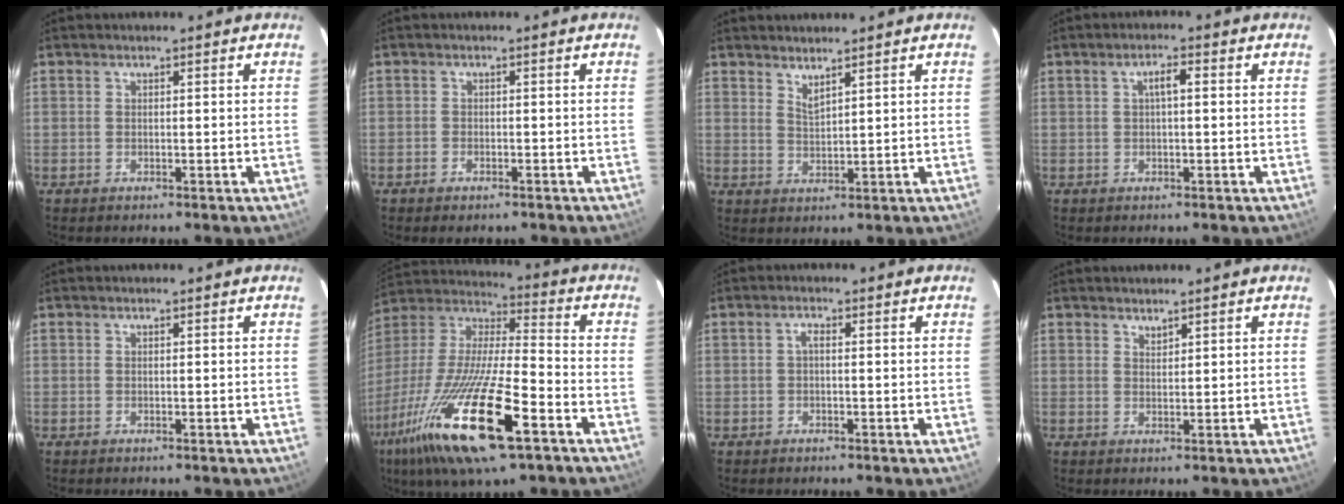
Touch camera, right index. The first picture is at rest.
{"total": 1.8, "force": [-1.3, 1.1, 0.7], "torque": [-0.020, -0.001, -0.023]}
{"total": 2.4, "force": [2.1, 0.1, 1.2], "torque": [-0.021, -0.001, 0.036]}
{"total": 2.3, "force": [0.3, 0.5, 2.2], "torque": [-0.042, 0.009, 0.006]}
{"total": 0.0}
{"total": 25.9, "force": [-13.5, 5.7, 21.3], "torque": [-0.411, -0.066, -0.256]}
{"total": 1.1, "force": [-0.2, 0.5, 1.0], "torque": [-0.018, 0.007, -0.005]}
{"total": 1.1, "force": [1.0, 0.2, 0.2], "torque": [-0.003, 0.000, 0.020]}